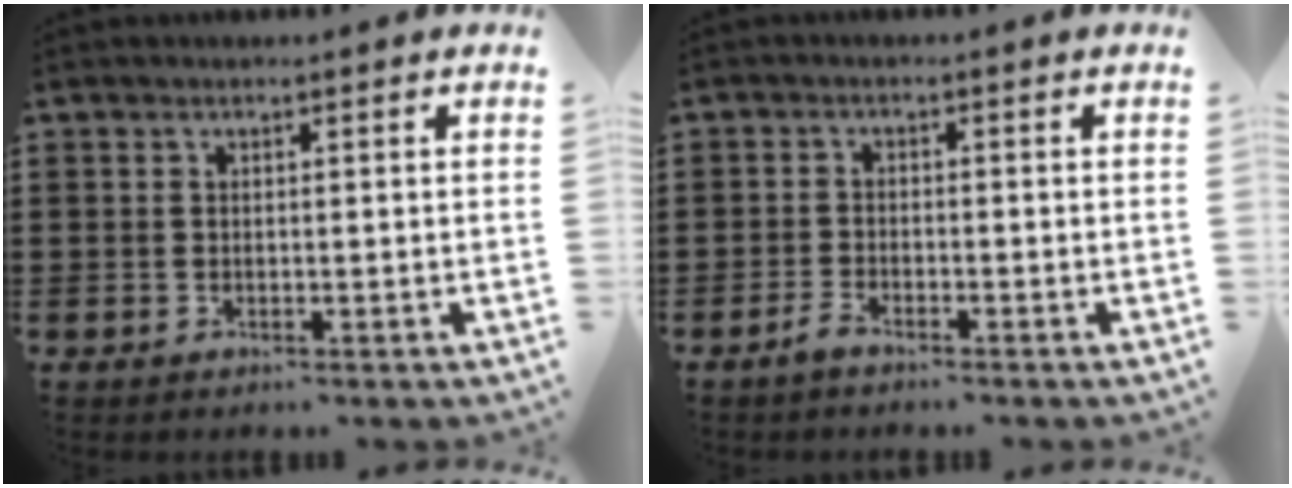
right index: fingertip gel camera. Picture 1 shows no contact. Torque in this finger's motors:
{"motor_torque": [0.29, 0.65, 0.10, 0.00]}